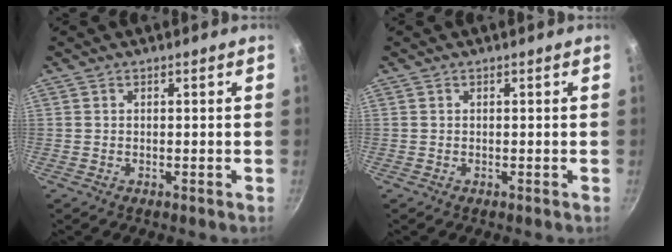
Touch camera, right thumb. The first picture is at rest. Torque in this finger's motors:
{"motor_torque": [0.00, 0.00, 0.17, -0.12, 0.00]}